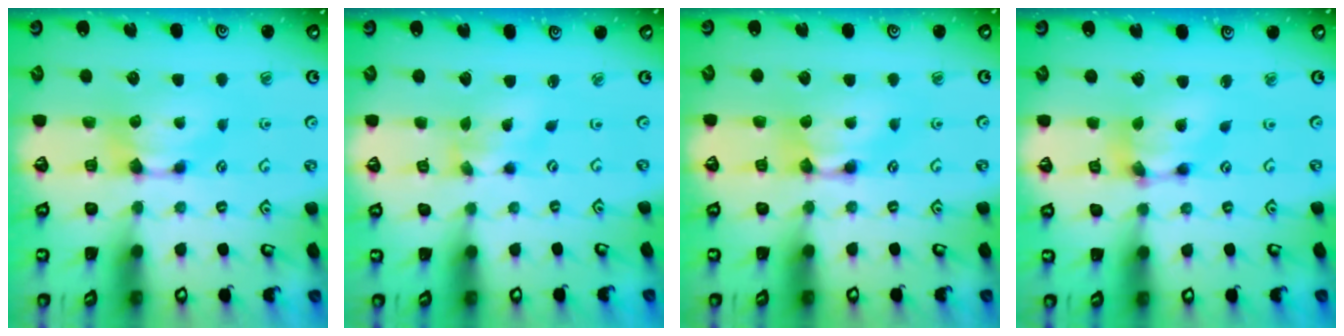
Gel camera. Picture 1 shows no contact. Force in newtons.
{"total": 1.1, "press": 0.3, "slide": 1.1}
{"total": 1.7, "press": 1.7, "slide": 0.0}
{"total": 6.2, "press": 5.9, "slide": 1.8}